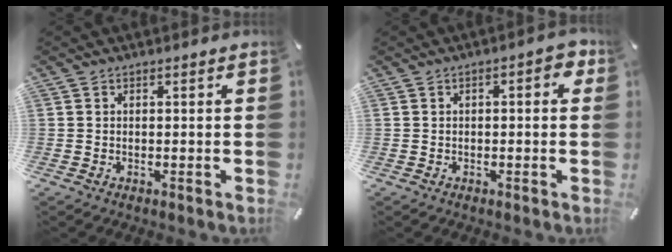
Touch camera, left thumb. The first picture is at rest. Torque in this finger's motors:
{"motor_torque": [0.01, -0.01, 0.21, 0.17, 0.03]}